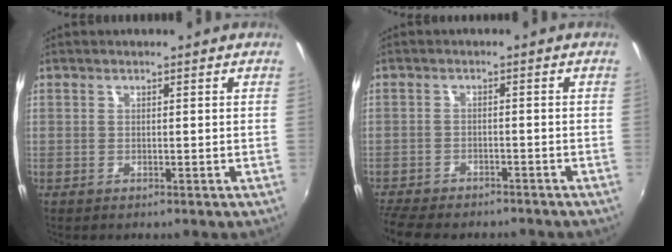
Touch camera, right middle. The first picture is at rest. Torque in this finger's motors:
{"motor_torque": [1.05, -1.09, 0.24, 0.12]}